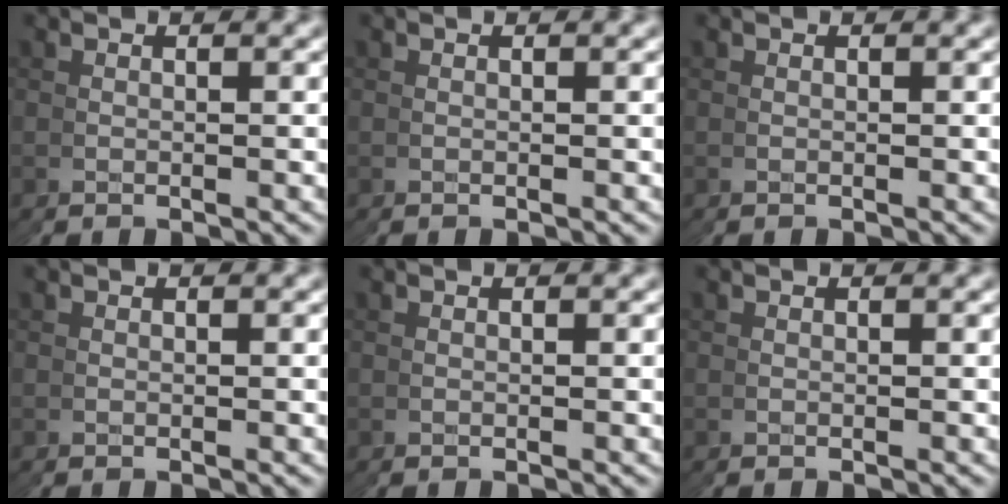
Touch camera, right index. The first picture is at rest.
{"total": 0.0}
{"total": 0.0}
{"total": 0.0}
{"total": 0.0}
{"total": 0.0}